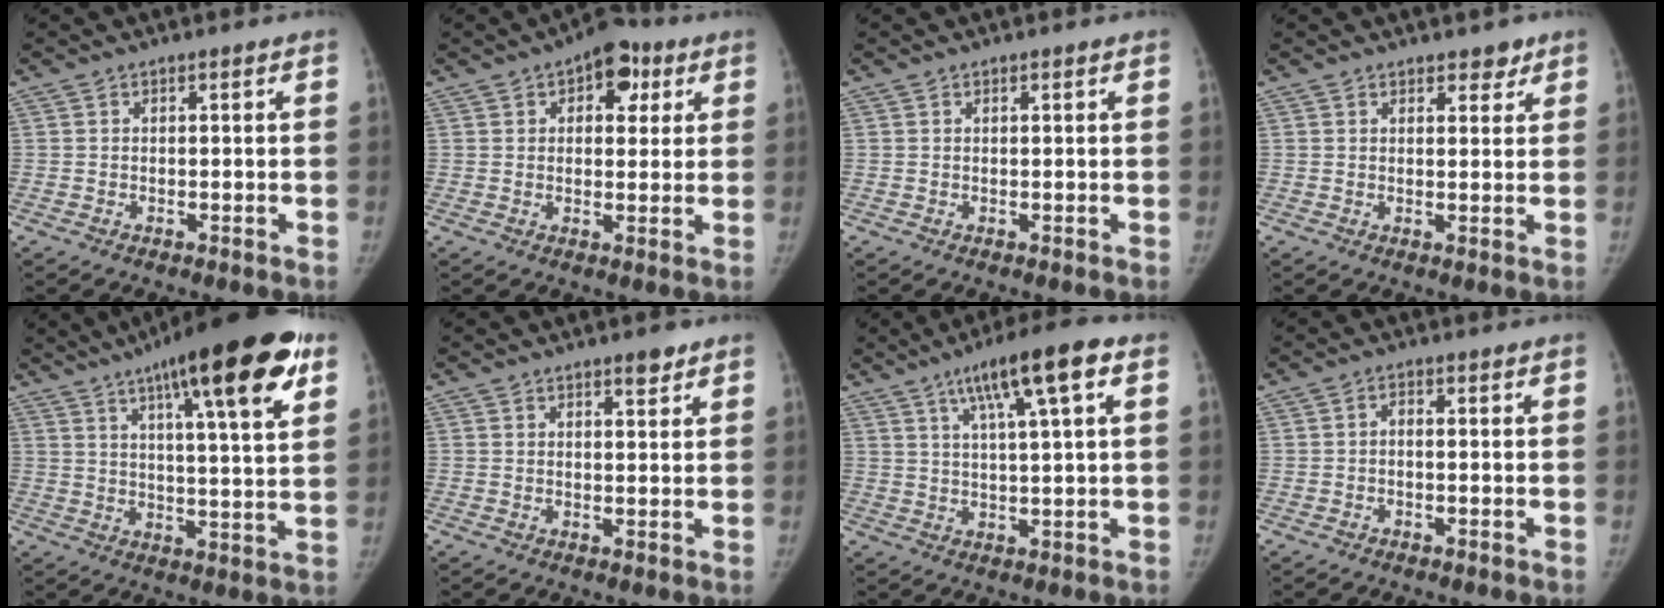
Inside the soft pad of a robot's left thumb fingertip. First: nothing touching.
{"total": 8.9, "force": [3.9, 5.4, 5.9], "torque": [-0.036, -0.001, 0.045]}
{"total": 0.0}
{"total": 2.7, "force": [2.0, 1.6, 0.9], "torque": [0.010, -0.012, 0.027]}
{"total": 21.8, "force": [11.4, 4.6, 18.0], "torque": [-0.253, -0.016, 0.165]}
{"total": 2.9, "force": [2.0, 1.1, 1.7], "torque": [-0.013, -0.012, 0.029]}
{"total": 11.4, "force": [5.2, 1.4, 10.0], "torque": [-0.166, 0.002, 0.081]}
{"total": 1.2, "force": [-0.3, 0.7, 0.9], "torque": [-0.010, 0.006, -0.009]}